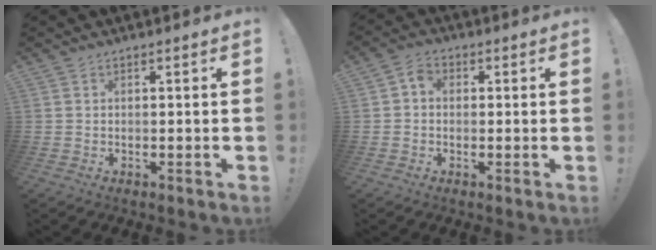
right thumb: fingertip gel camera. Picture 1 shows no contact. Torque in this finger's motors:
{"motor_torque": [-0.17, -0.24, 0.41, -0.14, 0.11]}